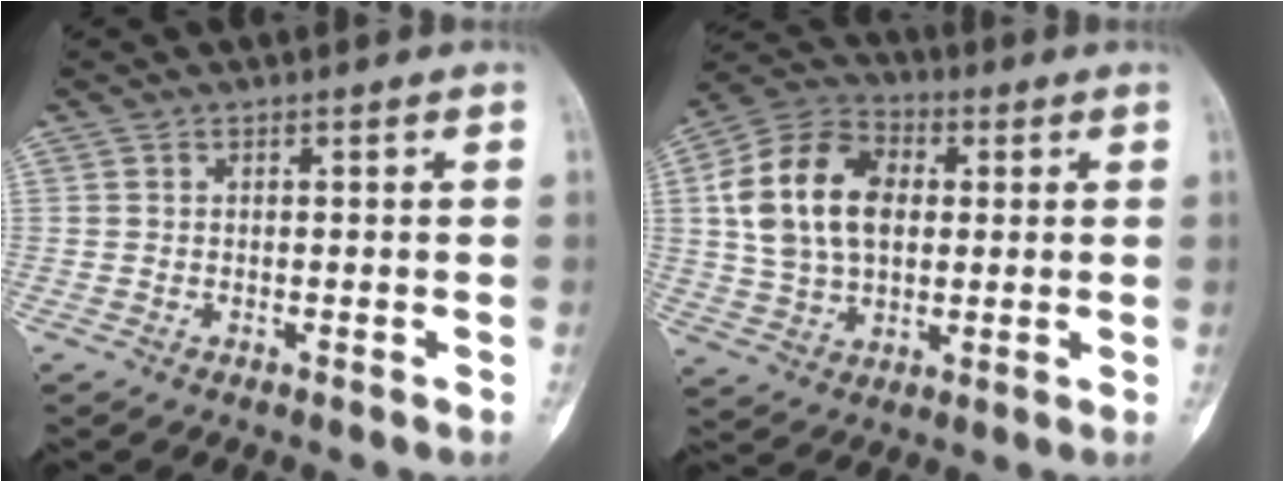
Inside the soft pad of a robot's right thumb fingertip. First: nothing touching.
{"total": 16.5, "force": [2.5, 11.4, 11.6], "torque": [-0.194, 0.019, 0.041]}